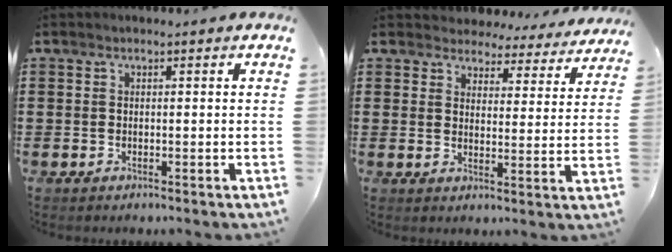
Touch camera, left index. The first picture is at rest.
{"total": 4.2, "force": [4.0, 1.0, 0.3], "torque": [-0.022, -0.030, 0.068]}